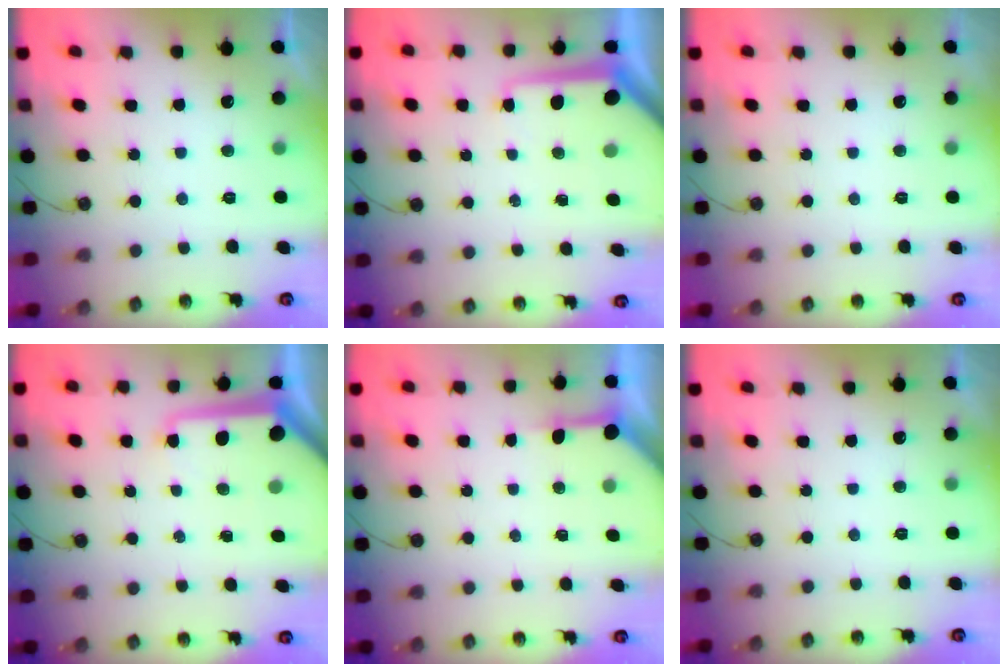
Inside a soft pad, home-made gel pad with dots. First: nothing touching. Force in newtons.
{"total": 8.2, "press": 8.1, "slide": 0.7}
{"total": 0.0}
{"total": 10.4, "press": 10.4, "slide": 1.1}
{"total": 3.9, "press": 3.9, "slide": 0.4}
{"total": 0.0}